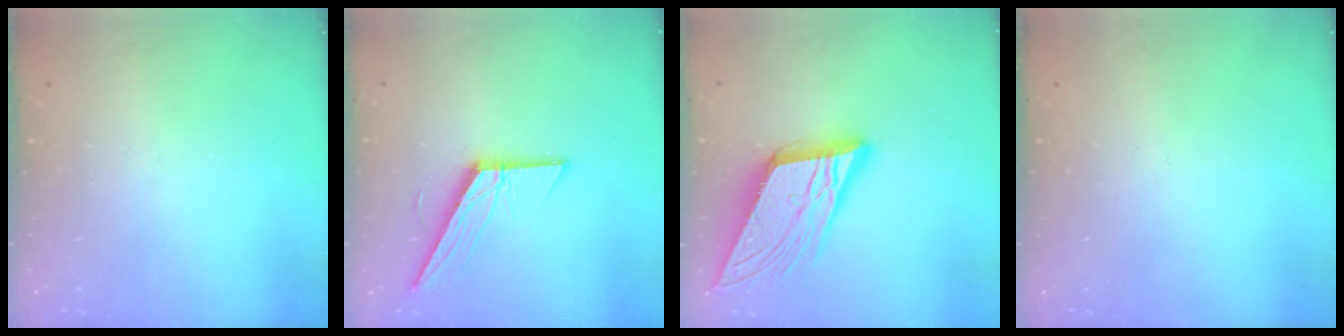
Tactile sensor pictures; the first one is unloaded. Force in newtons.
{"total": 13.8, "press": 13.8, "slide": 0.4}
{"total": 18.0, "press": 17.6, "slide": 3.8}
{"total": 0.0}